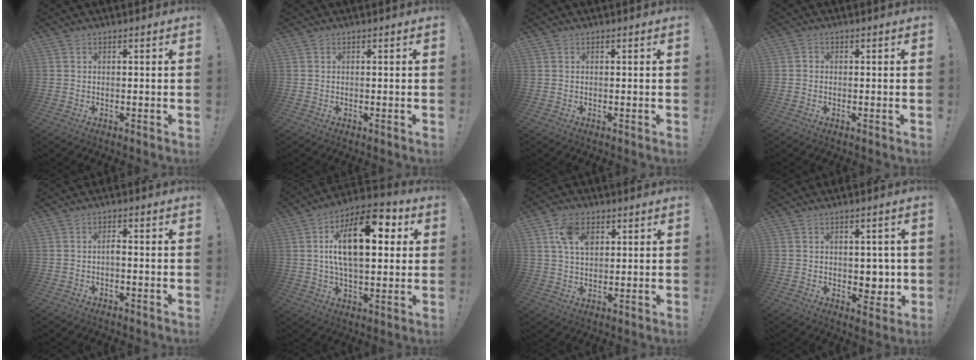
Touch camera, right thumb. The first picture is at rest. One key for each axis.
{"total": 0.0}
{"total": 0.0}
{"total": 1.0, "fx": -0.6, "fy": 0.7, "fz": 0.4, "tx": -0.006, "ty": 0.003, "tz": -0.011}
{"total": 1.6, "fx": -0.8, "fy": 0.2, "fz": 1.4, "tx": -0.026, "ty": 0.002, "tz": -0.016}
{"total": 20.9, "fx": 5.6, "fy": 10.0, "fz": 17.5, "tx": -0.287, "ty": -0.007, "tz": 0.081}
{"total": 10.0, "fx": 4.1, "fy": 6.6, "fz": 6.3, "tx": -0.114, "ty": 0.001, "tz": 0.078}
{"total": 5.2, "fx": 0.5, "fy": 4.3, "fz": 2.8, "tx": -0.023, "ty": -0.002, "tz": 0.011}